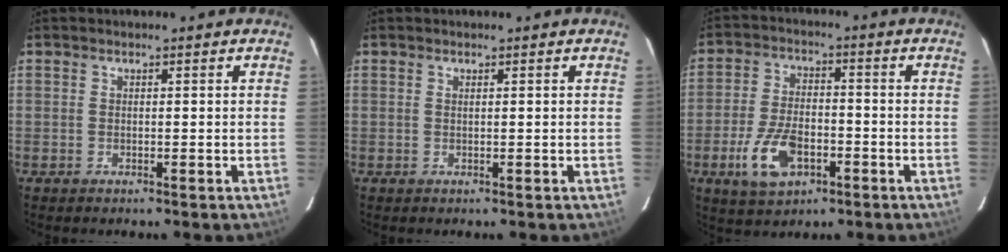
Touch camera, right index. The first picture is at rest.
{"total": 0.0}
{"total": 10.8, "force": [-4.6, 5.9, 7.7], "torque": [-0.166, 0.000, -0.076]}